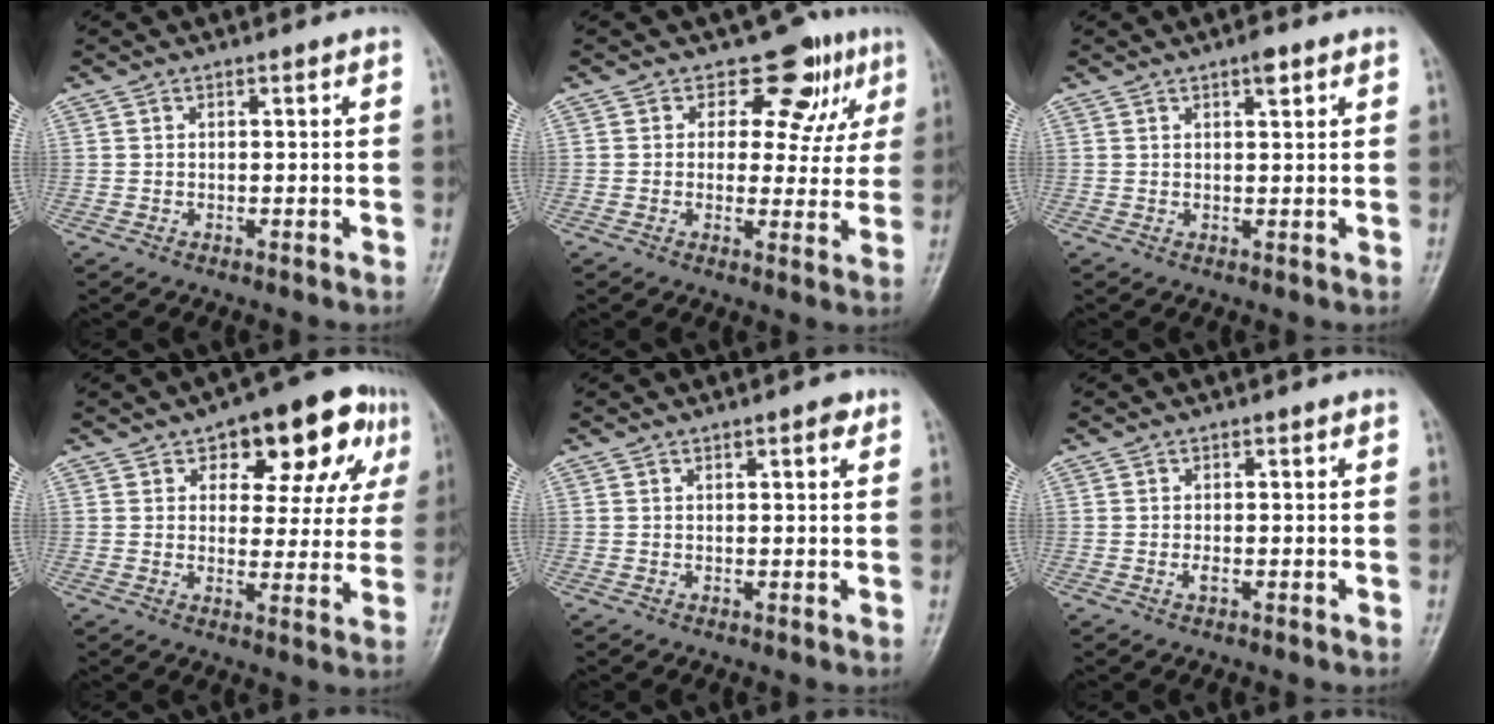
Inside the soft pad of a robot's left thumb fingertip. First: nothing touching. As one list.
[{"total": 9.3, "force": [5.1, 6.4, 4.5], "torque": [-0.005, -0.018, 0.058]}, {"total": 2.6, "force": [1.5, 1.1, 1.9], "torque": [-0.020, -0.005, 0.020]}, {"total": 15.3, "force": [7.1, 8.0, 10.9], "torque": [-0.084, -0.001, 0.090]}, {"total": 2.1, "force": [1.0, 0.9, 1.6], "torque": [-0.012, -0.001, 0.013]}, {"total": 1.2, "force": [-0.3, 0.7, 1.0], "torque": [-0.016, -0.002, -0.009]}]